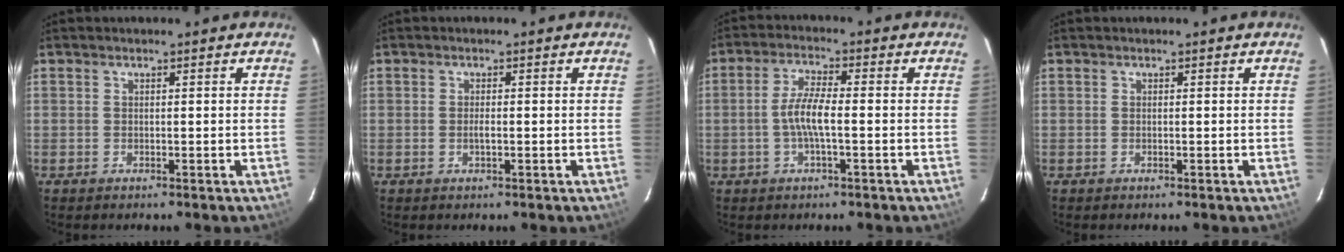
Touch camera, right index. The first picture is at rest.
{"total": 1.2, "force": [-0.2, 0.3, 1.1], "torque": [-0.022, 0.001, -0.005]}
{"total": 5.4, "force": [-1.2, 0.9, 5.2], "torque": [-0.108, 0.005, -0.024]}
{"total": 0.0}